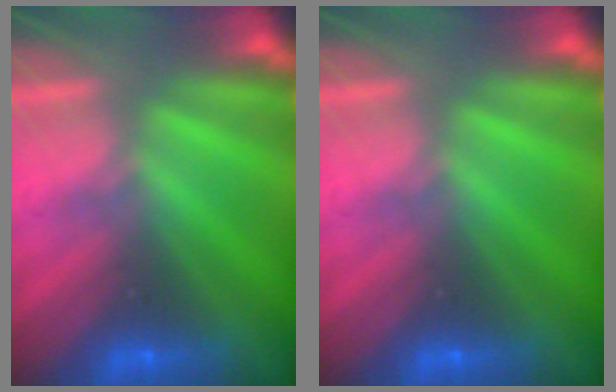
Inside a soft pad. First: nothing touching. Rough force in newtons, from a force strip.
{"total": 0.0}